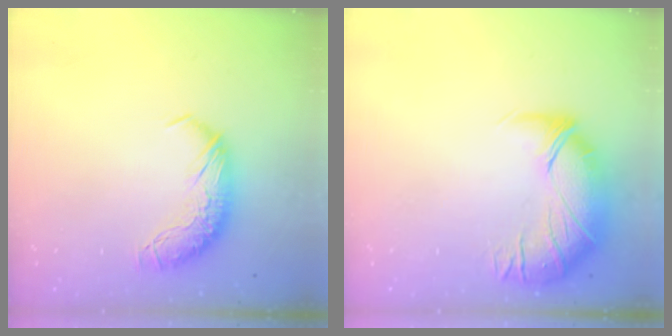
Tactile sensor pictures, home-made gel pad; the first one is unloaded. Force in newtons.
{"total": 2.7, "press": 1.3, "slide": 2.4}